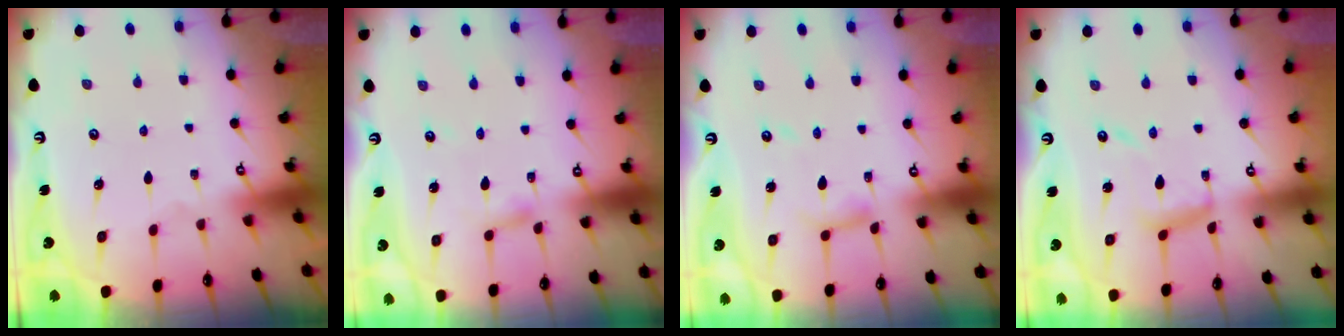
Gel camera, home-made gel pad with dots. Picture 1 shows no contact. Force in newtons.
{"total": 2.5, "press": 2.5, "slide": 0.1}
{"total": 9.0, "press": 8.9, "slide": 0.7}
{"total": 11.0, "press": 11.0, "slide": 0.8}